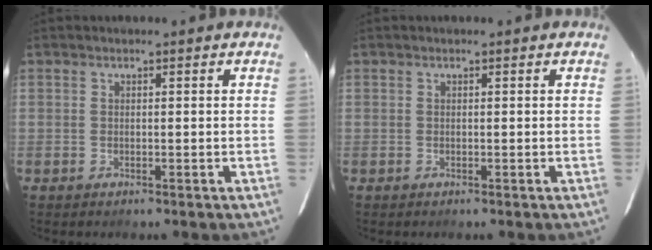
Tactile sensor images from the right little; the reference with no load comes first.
{"total": 0.0}